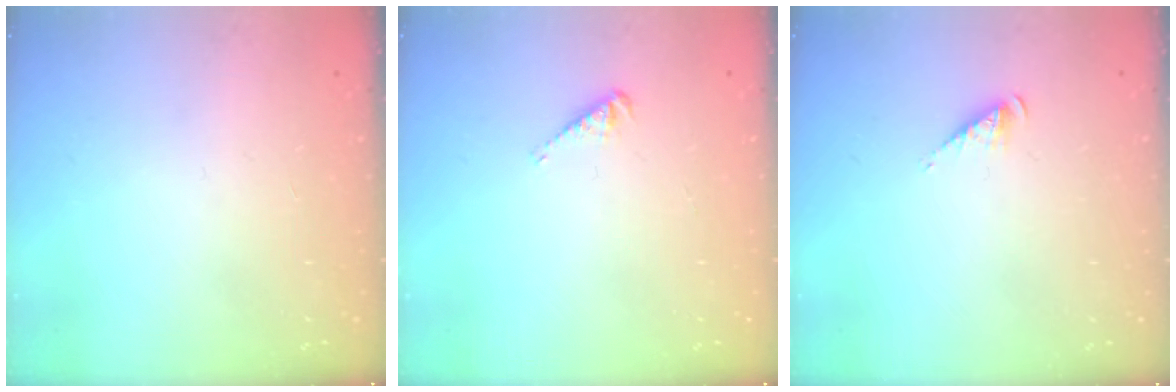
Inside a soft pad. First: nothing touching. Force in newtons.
{"total": 2.6, "press": 2.5, "slide": 0.4}
{"total": 3.6, "press": 3.6, "slide": 0.4}